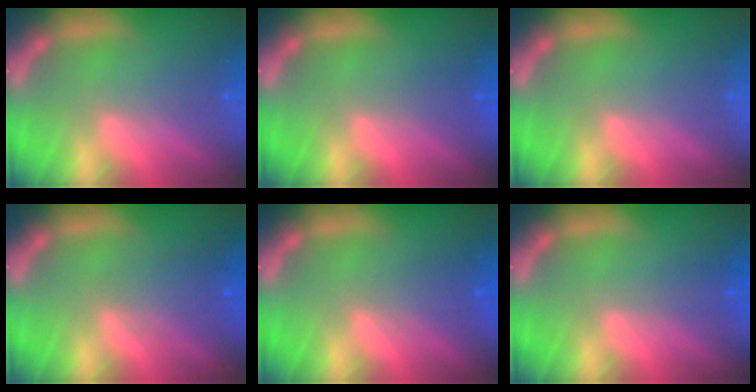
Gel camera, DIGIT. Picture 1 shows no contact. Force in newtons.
{"total": 0.9}
{"total": 0.0}
{"total": 3.0}
{"total": 2.0}
{"total": 1.0}